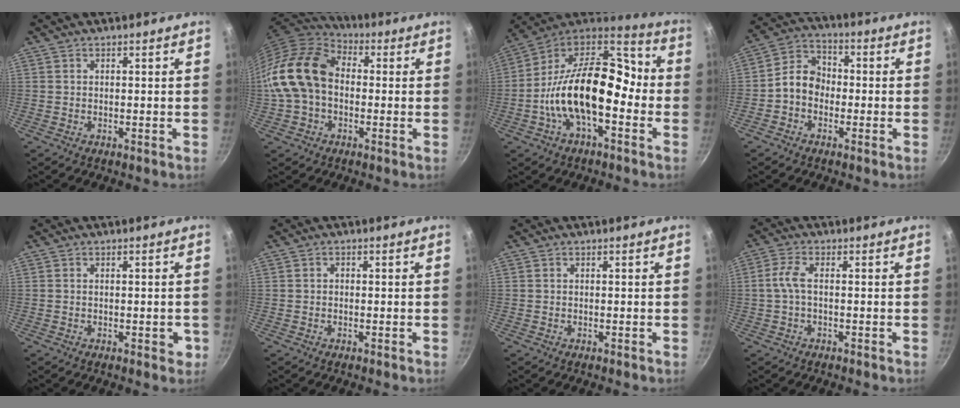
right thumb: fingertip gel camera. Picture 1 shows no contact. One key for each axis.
{"total": 16.5, "fx": -0.4, "fy": 11.9, "fz": 11.5, "tx": -0.202, "ty": 0.040, "tz": -0.021}
{"total": 22.3, "fx": -4.4, "fy": 12.1, "fz": 18.1, "tx": -0.293, "ty": 0.057, "tz": -0.094}
{"total": 7.1, "fx": -1.6, "fy": 5.7, "fz": 3.9, "tx": -0.043, "ty": 0.029, "tz": -0.047}
{"total": 2.5, "fx": -0.9, "fy": 1.1, "fz": 2.1, "tx": -0.015, "ty": 0.004, "tz": -0.013}
{"total": 0.5, "fx": -0.1, "fy": 0.5, "fz": 0.2, "tx": -0.003, "ty": 0.003, "tz": -0.003}
{"total": 0.0}
{"total": 3.7, "fx": -0.4, "fy": 1.4, "fz": 3.4, "tx": -0.089, "ty": 0.012, "tz": -0.012}